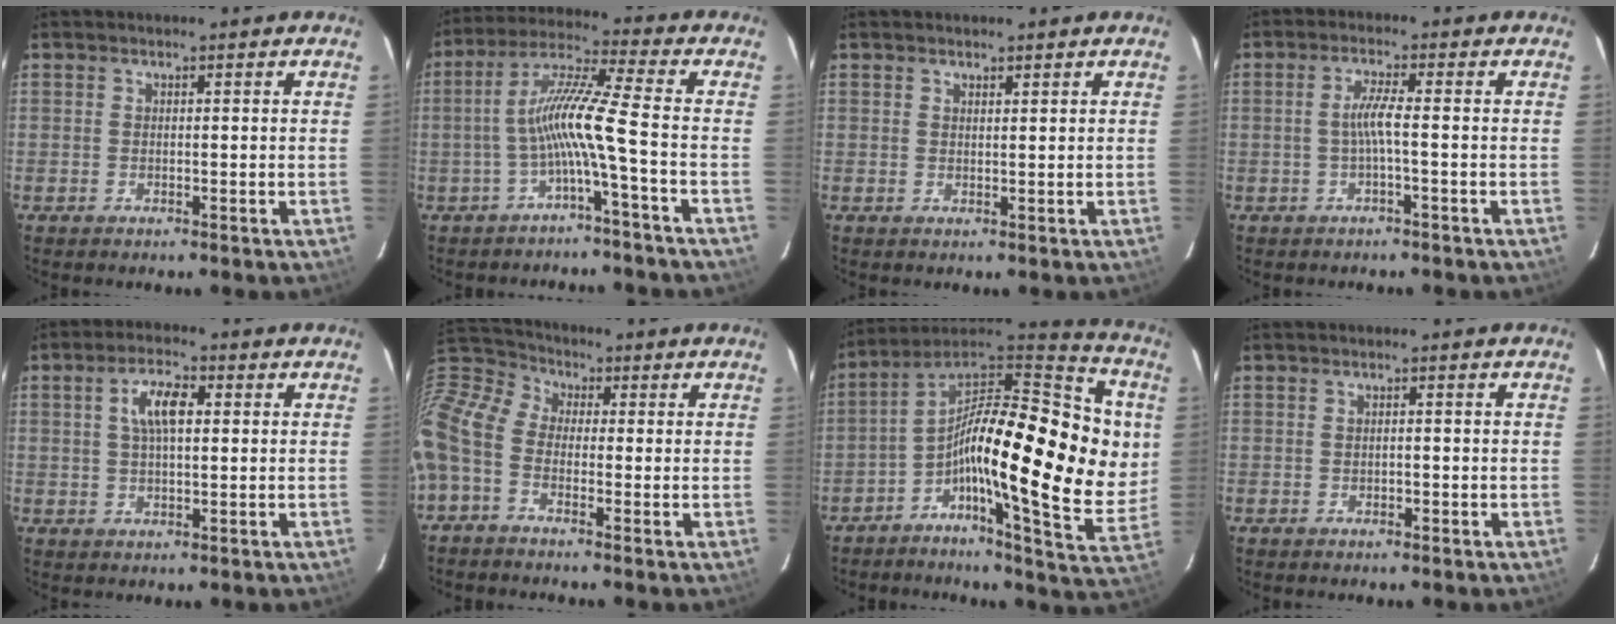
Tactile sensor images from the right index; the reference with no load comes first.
{"total": 8.8, "force": [-3.1, -1.4, 8.1], "torque": [-0.169, 0.011, -0.056]}
{"total": 1.0, "force": [0.9, 0.2, 0.3], "torque": [-0.008, 0.000, 0.016]}
{"total": 3.1, "force": [-0.9, -0.4, 2.9], "torque": [-0.060, 0.002, -0.016]}
{"total": 5.9, "force": [1.3, 2.5, 5.2], "torque": [-0.100, 0.015, 0.025]}
{"total": 10.8, "force": [-2.8, 7.1, 7.7], "torque": [-0.172, 0.014, -0.073]}
{"total": 26.8, "force": [0.7, 9.0, 25.2], "torque": [-0.403, 0.024, -0.012]}
{"total": 0.7, "force": [-0.4, 0.4, 0.5], "torque": [-0.006, 0.003, -0.006]}